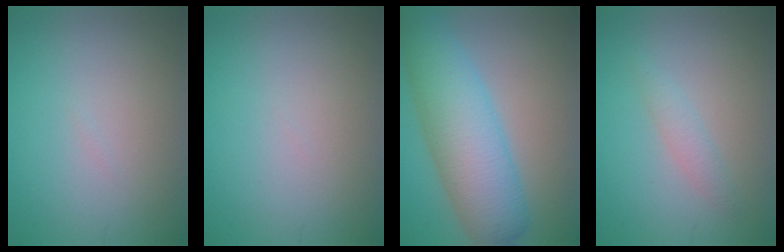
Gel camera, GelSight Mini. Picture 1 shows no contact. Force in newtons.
{"total": 0.0}
{"total": 8.6, "press": 8.6, "slide": 0.2}
{"total": 1.3, "press": 1.3, "slide": 0.0}